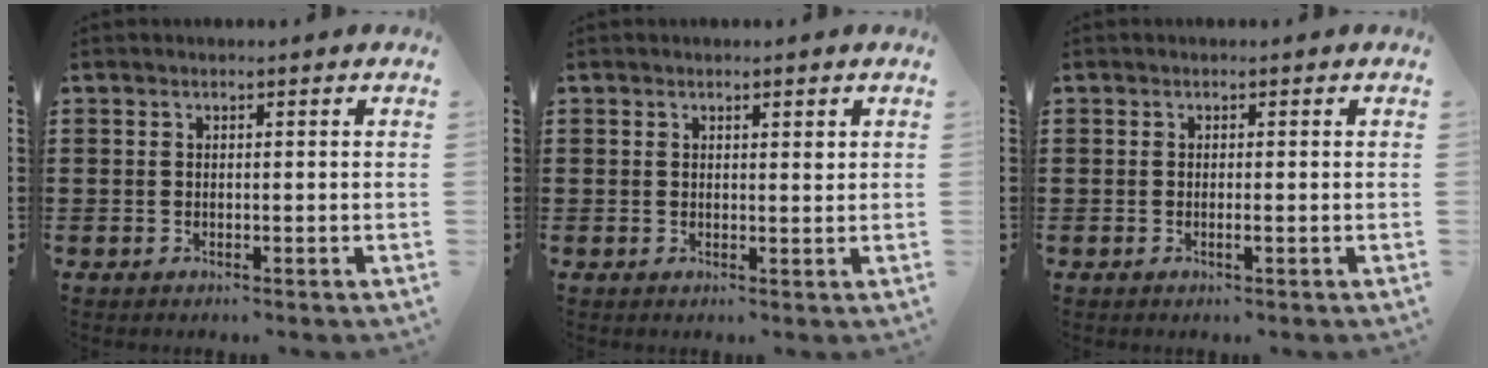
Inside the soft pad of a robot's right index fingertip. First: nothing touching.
{"total": 1.0, "force": [0.5, 0.4, 0.7], "torque": [-0.015, 0.004, 0.009]}
{"total": 0.9, "force": [-0.3, 0.0, 0.8], "torque": [-0.014, -0.004, -0.005]}